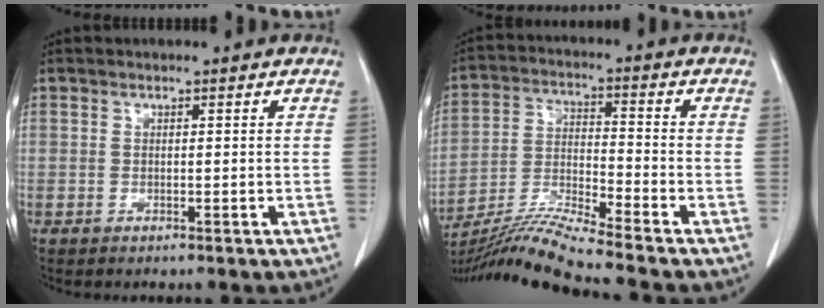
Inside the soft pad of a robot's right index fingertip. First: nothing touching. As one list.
[{"total": 10.9, "force": [-9.8, -2.6, 4.0], "torque": [-0.080, -0.009, -0.185]}]